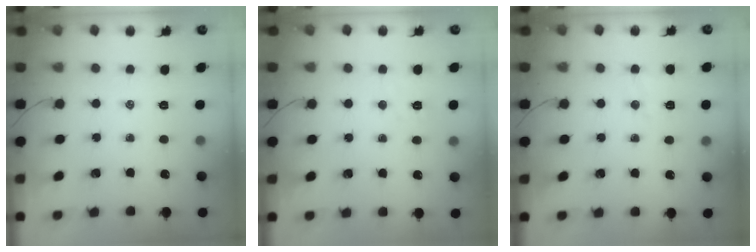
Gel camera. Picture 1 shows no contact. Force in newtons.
{"total": 4.7, "press": 4.7, "slide": 0.7}
{"total": 3.8, "press": 3.6, "slide": 1.1}